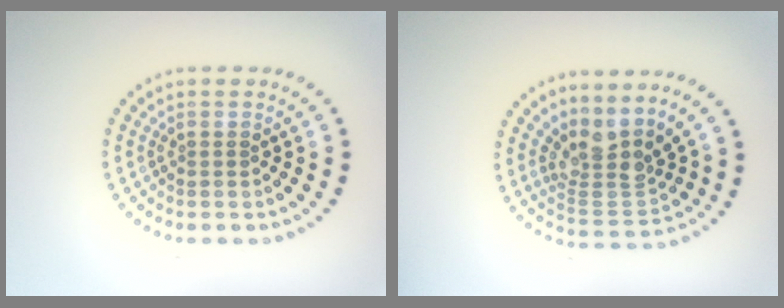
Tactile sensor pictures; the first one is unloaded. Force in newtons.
{"total": 3.6, "press": 2.4, "slide": 2.6}